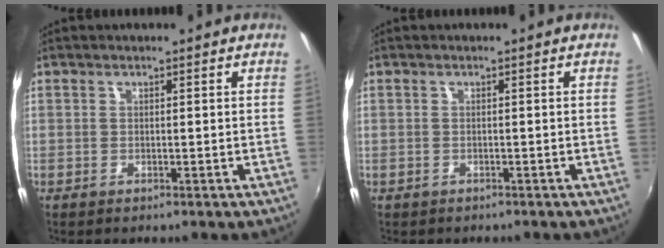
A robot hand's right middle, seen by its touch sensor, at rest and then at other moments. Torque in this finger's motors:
{"motor_torque": [0.97, -1.20, 0.09, 0.03]}